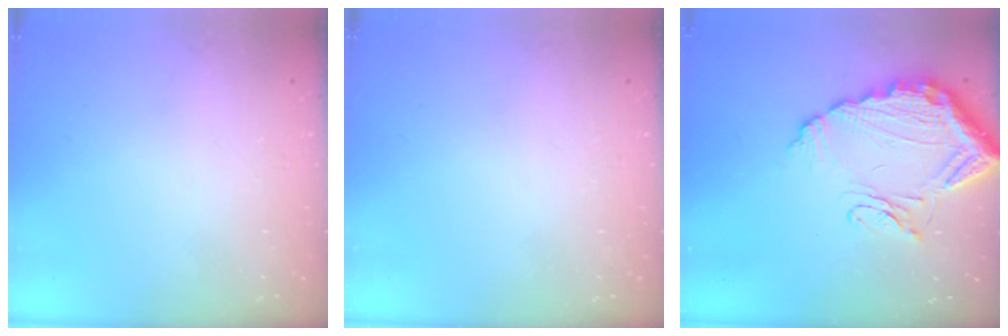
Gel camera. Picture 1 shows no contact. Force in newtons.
{"total": 0.0}
{"total": 14.4, "press": 14.3, "slide": 1.5}